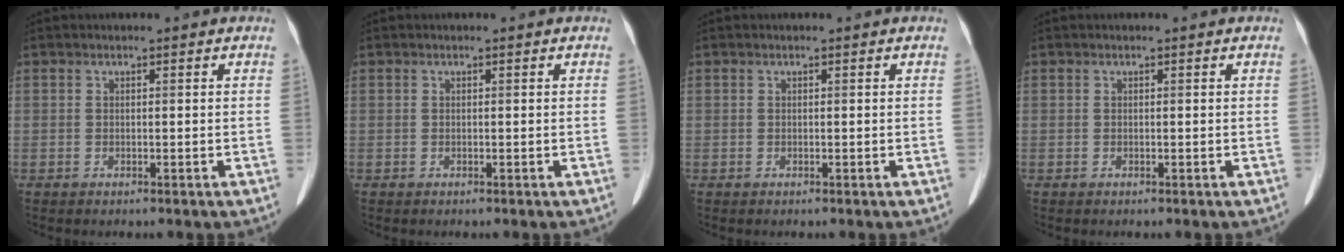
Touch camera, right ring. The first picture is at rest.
{"total": 0.0}
{"total": 0.0}
{"total": 0.0}